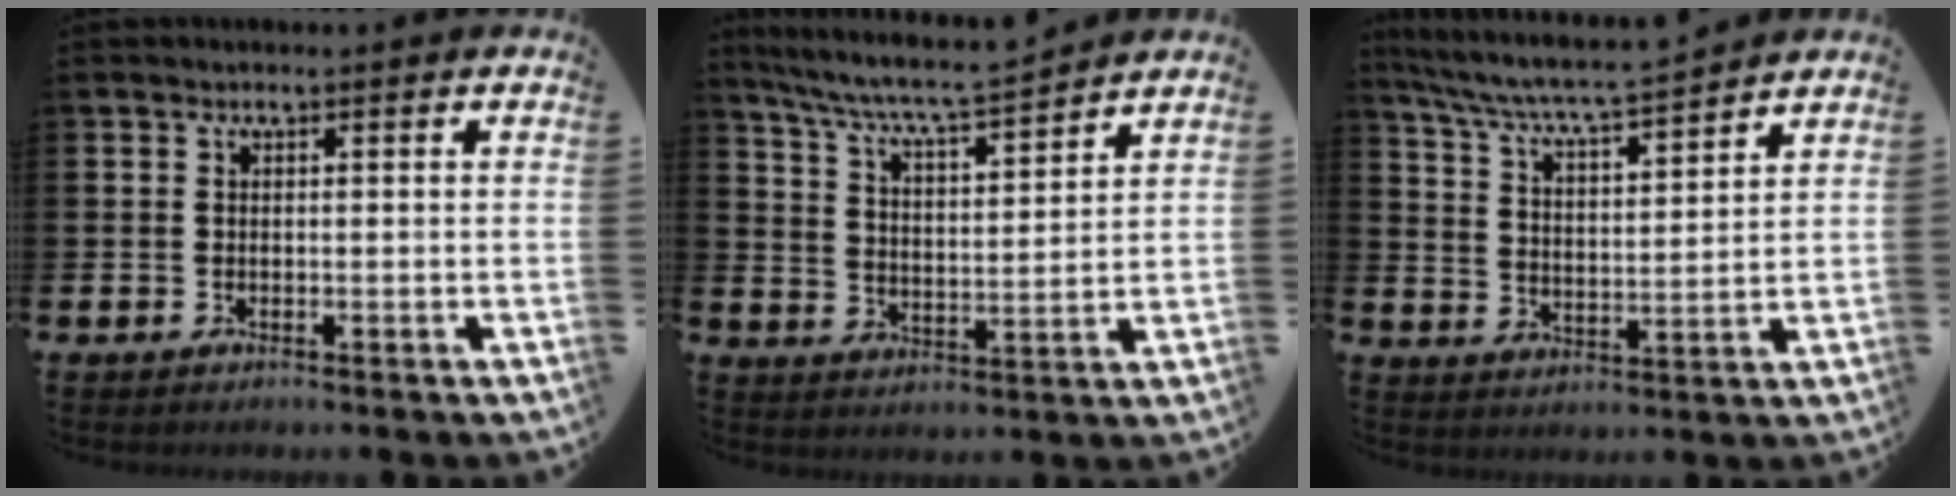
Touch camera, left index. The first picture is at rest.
{"total": 7.2, "force": [6.8, 0.1, 2.3], "torque": [-0.073, -0.049, 0.117]}
{"total": 6.7, "force": [6.4, -0.1, 2.1], "torque": [-0.067, -0.048, 0.108]}